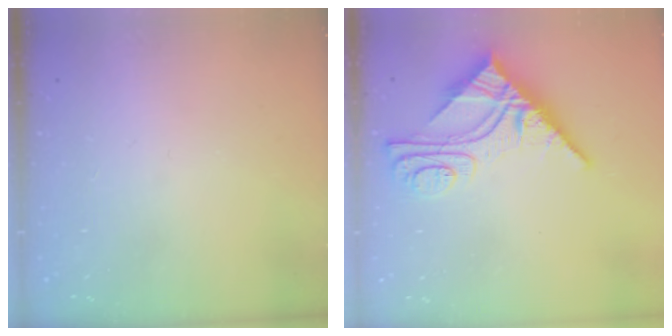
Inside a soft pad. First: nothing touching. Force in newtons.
{"total": 11.8, "press": 11.7, "slide": 1.2}